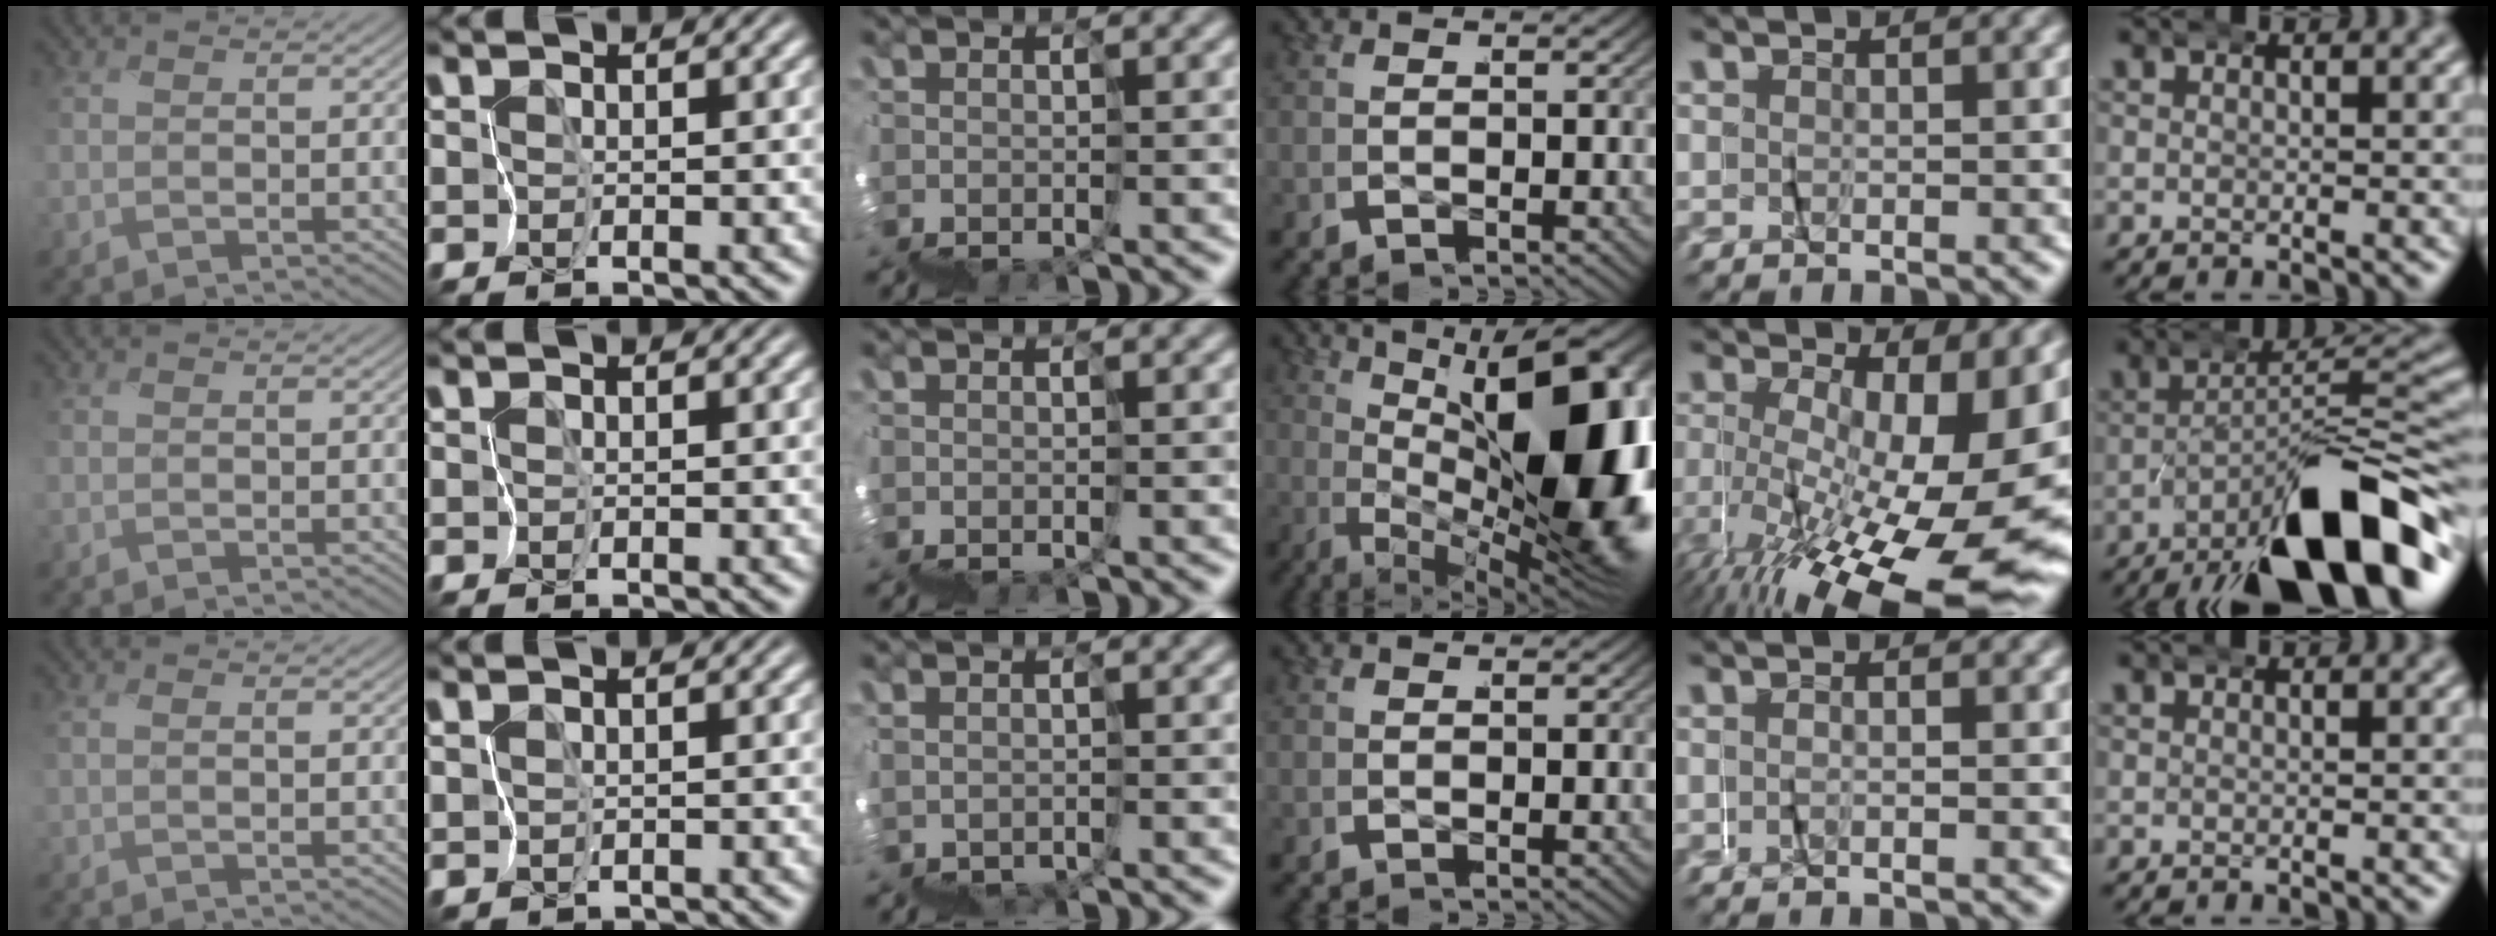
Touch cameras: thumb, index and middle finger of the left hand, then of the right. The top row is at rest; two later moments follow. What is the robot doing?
{"motion": "wrap", "object": "felt sheet"}